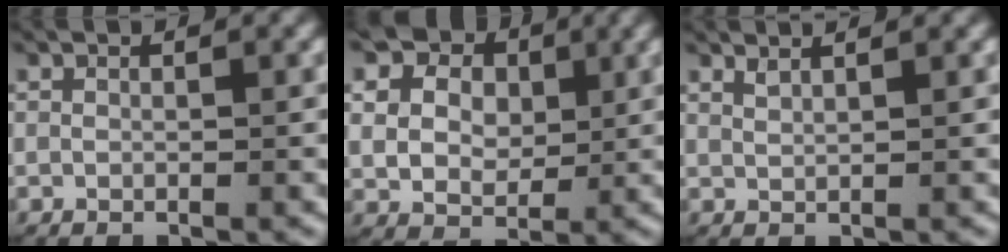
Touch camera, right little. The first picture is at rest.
{"total": 7.4, "force": [1.3, 6.1, 4.1], "torque": [-0.082, -0.019, 0.028]}
{"total": 1.9, "force": [1.7, 0.3, 0.8], "torque": [-0.017, 0.005, 0.029]}